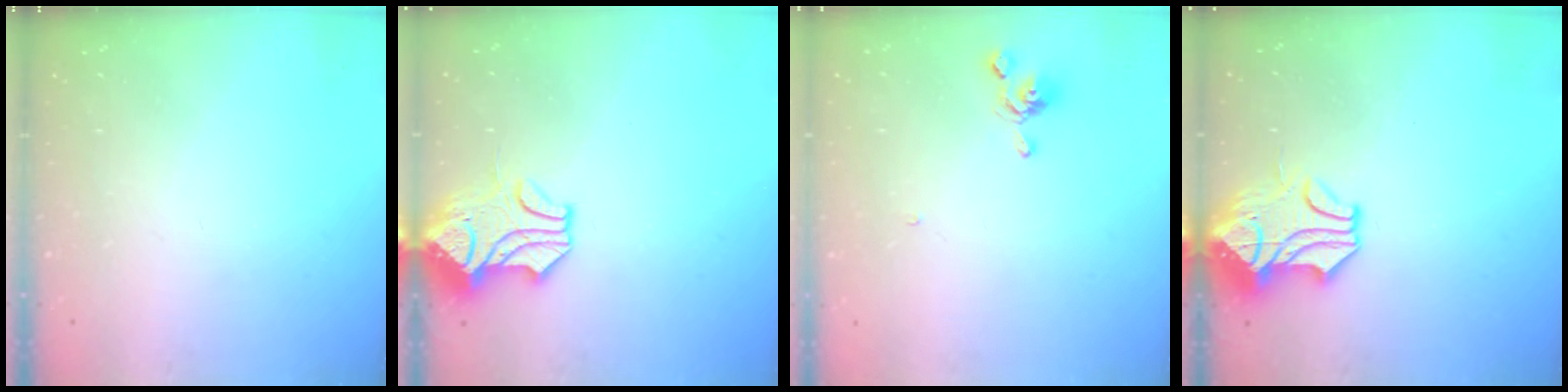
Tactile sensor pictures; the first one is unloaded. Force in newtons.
{"total": 1.6, "press": 1.1, "slide": 1.2}
{"total": 1.4, "press": 1.3, "slide": 0.6}
{"total": 2.1, "press": 1.5, "slide": 1.5}